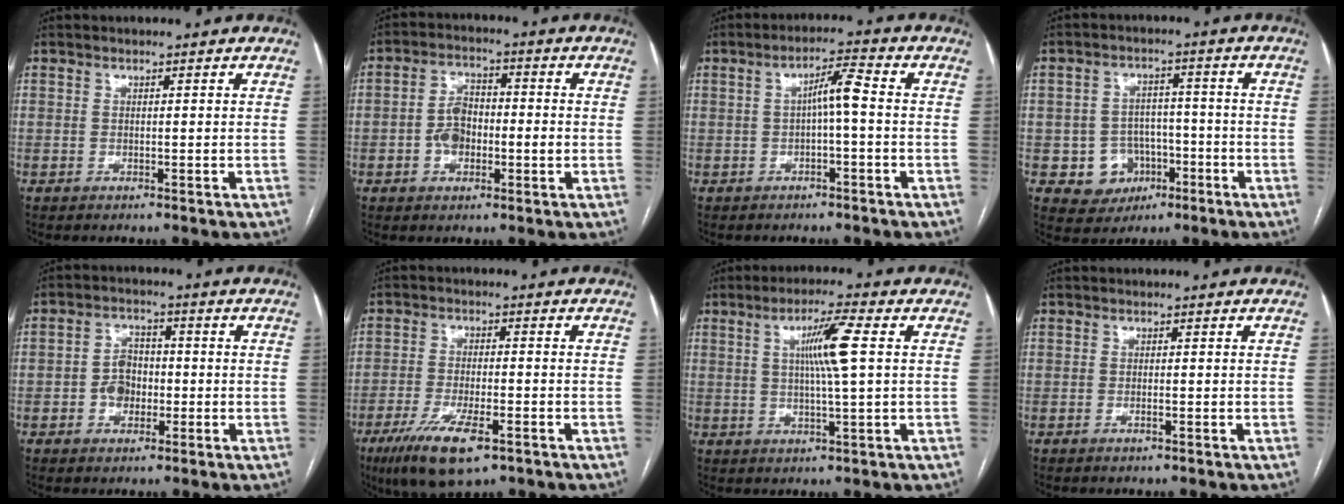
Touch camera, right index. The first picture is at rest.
{"total": 6.1, "force": [-1.1, 3.7, 4.8], "torque": [-0.100, 0.019, -0.021]}
{"total": 4.4, "force": [-0.3, 0.4, 4.4], "torque": [-0.071, 0.016, -0.004]}
{"total": 7.0, "force": [-2.5, 6.4, 1.6], "torque": [-0.022, 0.016, -0.029]}
{"total": 5.6, "force": [-1.3, 4.1, 3.5], "torque": [-0.068, 0.018, -0.022]}
{"total": 10.4, "force": [-6.0, 2.6, 8.1], "torque": [-0.153, -0.021, -0.098]}
{"total": 7.5, "force": [1.6, -0.2, 7.4], "torque": [-0.133, 0.003, 0.027]}
{"total": 0.7, "force": [-0.3, 0.0, 0.6], "torque": [-0.015, -0.001, -0.005]}